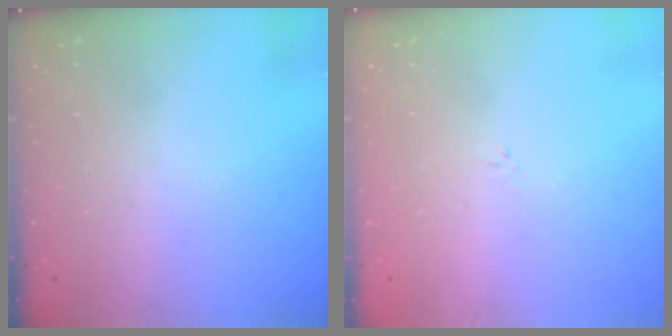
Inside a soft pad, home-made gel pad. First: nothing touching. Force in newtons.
{"total": 0.0}